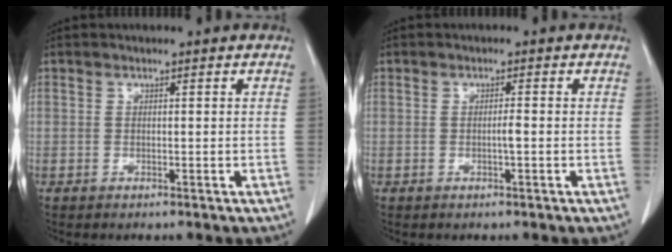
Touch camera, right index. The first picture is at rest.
{"total": 1.2, "force": [-0.3, -0.1, 1.2], "torque": [-0.022, 0.000, -0.004]}